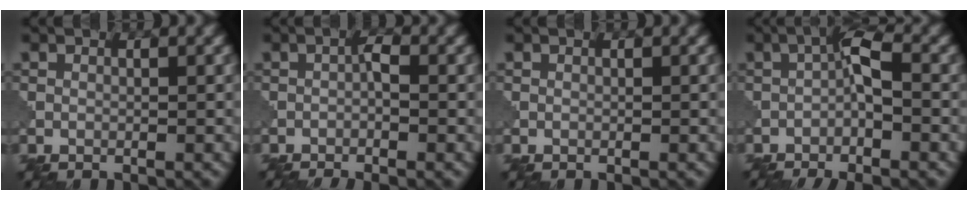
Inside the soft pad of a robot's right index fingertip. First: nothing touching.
{"total": 2.4, "force": [-1.2, 0.5, 2.0], "torque": [-0.036, 0.001, -0.026]}
{"total": 0.0}
{"total": 4.9, "force": [-1.9, 1.3, 4.4], "torque": [-0.074, 0.009, -0.044]}